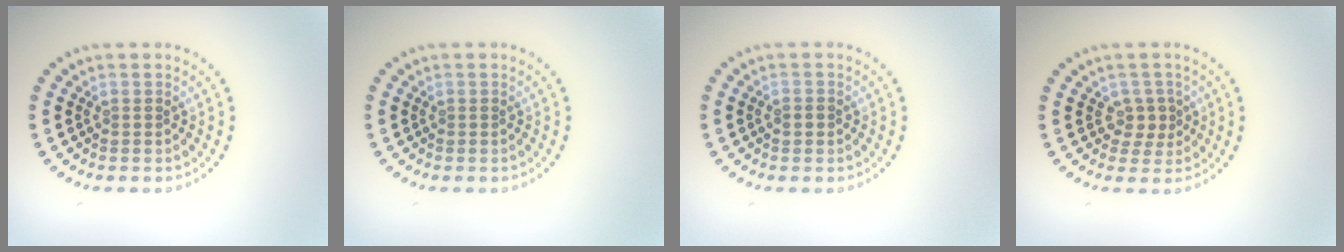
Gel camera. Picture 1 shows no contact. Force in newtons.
{"total": 0.0}
{"total": 1.3, "press": 1.3, "slide": 0.1}
{"total": 1.8, "press": 1.5, "slide": 1.0}